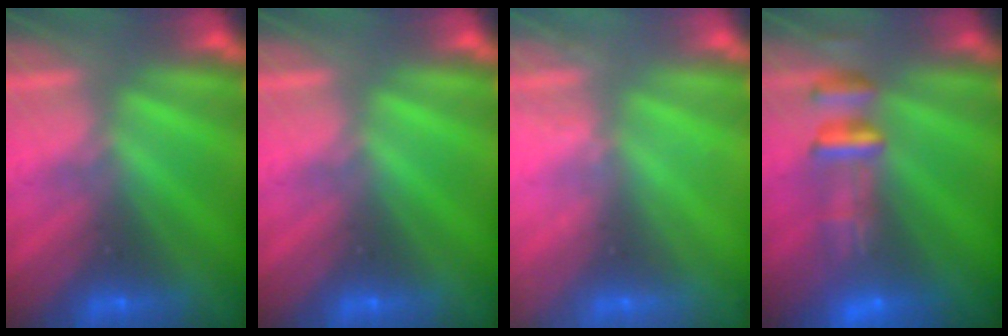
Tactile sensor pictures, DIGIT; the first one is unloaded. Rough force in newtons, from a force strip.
{"total": 0.0}
{"total": 2.2}
{"total": 6.9}